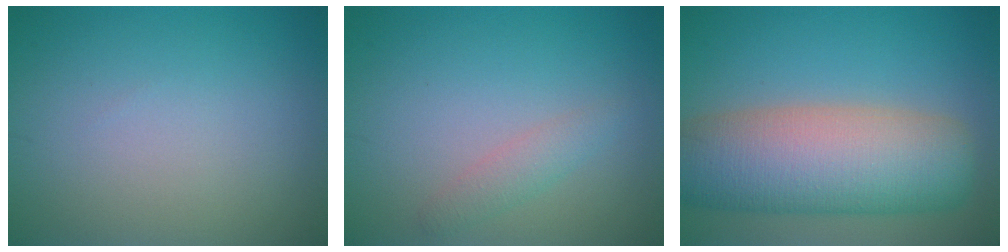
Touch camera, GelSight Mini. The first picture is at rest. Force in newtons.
{"total": 1.6, "press": 1.6, "slide": 0.1}
{"total": 11.2, "press": 11.2, "slide": 0.6}